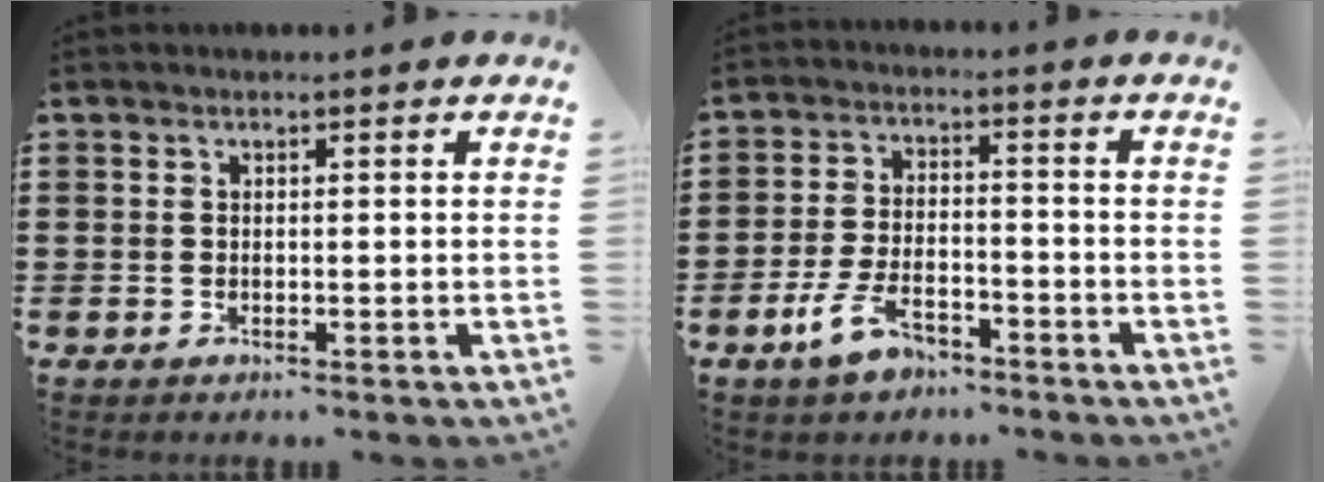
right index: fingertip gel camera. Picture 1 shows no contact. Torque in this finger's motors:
{"motor_torque": [0.92, 1.22, 0.13, 0.08]}